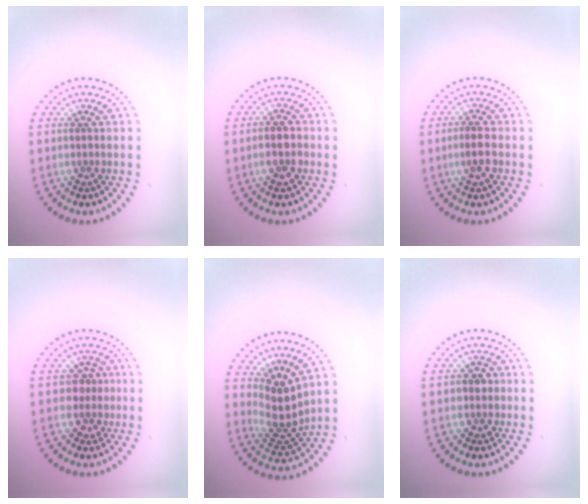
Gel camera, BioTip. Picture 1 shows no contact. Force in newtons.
{"total": 2.6, "press": 2.5, "slide": 0.6}
{"total": 2.2, "press": 2.2, "slide": 0.3}
{"total": 2.1, "press": 1.6, "slide": 1.2}
{"total": 3.6, "press": 2.7, "slide": 2.4}
{"total": 1.7, "press": 1.5, "slide": 0.7}